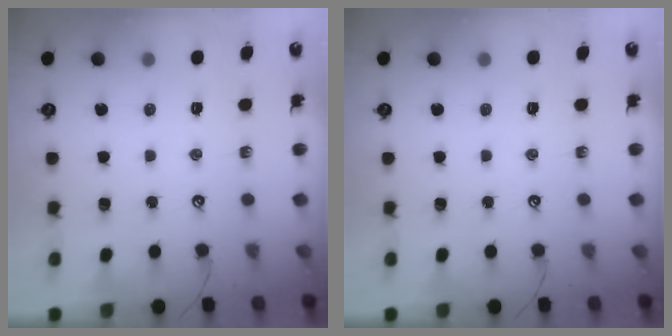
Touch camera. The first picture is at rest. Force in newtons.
{"total": 0.0}